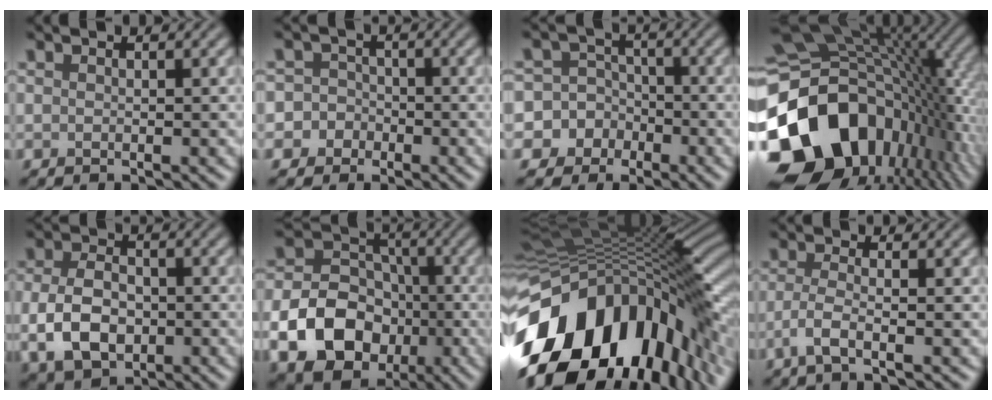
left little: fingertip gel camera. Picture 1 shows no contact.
{"total": 5.2, "force": [-2.2, 4.7, 0.5], "torque": [0.016, 0.008, -0.064]}
{"total": 10.3, "force": [-3.8, 9.5, 1.2], "torque": [-0.044, 0.003, -0.090]}
{"total": 20.0, "force": [-5.1, 14.4, 12.9], "torque": [-0.286, -0.026, -0.081]}
{"total": 6.0, "force": [-1.4, 3.9, 4.3], "torque": [-0.090, -0.006, -0.029]}
{"total": 11.8, "force": [-4.3, 9.3, 6.0], "torque": [-0.117, -0.016, -0.095]}
{"total": 18.6, "force": [-6.8, 10.8, 13.5], "torque": [-0.273, -0.015, -0.119]}
{"total": 2.3, "force": [-1.1, 0.5, 2.0], "torque": [-0.043, -0.001, -0.033]}